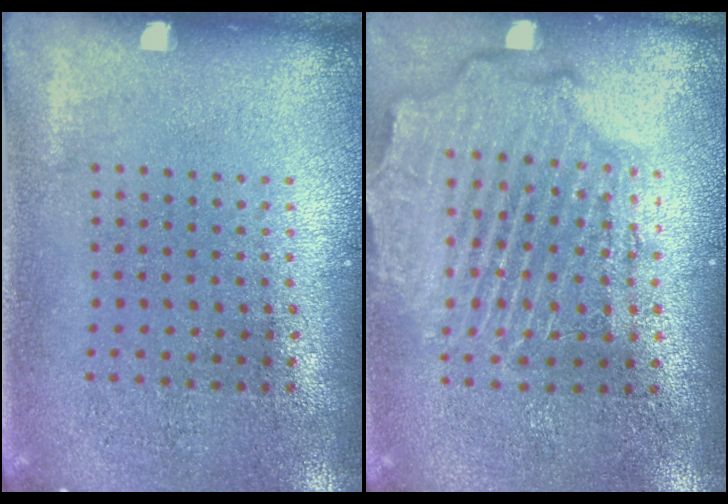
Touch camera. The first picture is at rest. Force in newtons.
{"total": 2.4, "press": 2.2, "slide": 0.9}